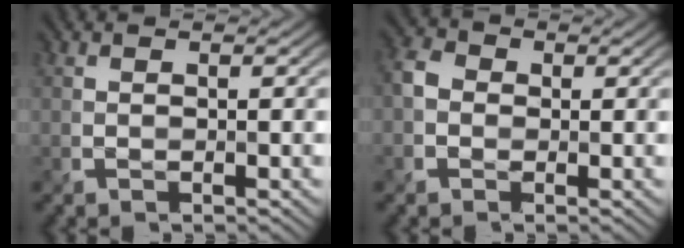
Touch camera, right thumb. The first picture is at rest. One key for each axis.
{"total": 3.1, "fx": -0.5, "fy": 2.7, "fz": 1.5, "tx": -0.038, "ty": 0.001, "tz": -0.017}